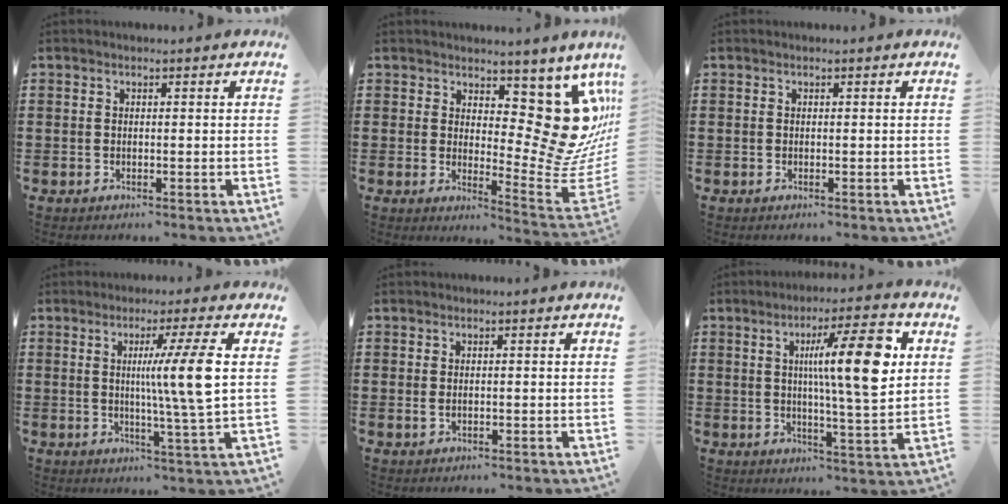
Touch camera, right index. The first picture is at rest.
{"total": 14.7, "force": [5.9, 7.0, 11.5], "torque": [-0.141, -0.055, 0.107]}
{"total": 0.0}
{"total": 9.2, "force": [1.4, -1.1, 9.0], "torque": [-0.152, -0.010, 0.008]}
{"total": 0.7, "force": [-0.1, 0.1, 0.7], "torque": [-0.016, -0.003, -0.001]}
{"total": 12.4, "force": [3.5, 1.9, 11.7], "torque": [-0.194, -0.001, 0.045]}